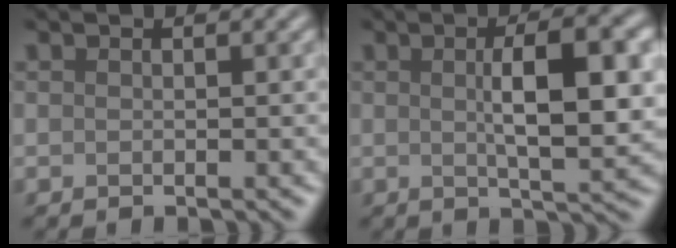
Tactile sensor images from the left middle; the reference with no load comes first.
{"total": 7.7, "force": [0.7, 2.2, 7.4], "torque": [-0.108, 0.006, 0.012]}